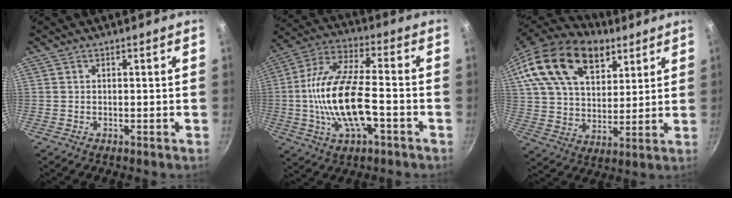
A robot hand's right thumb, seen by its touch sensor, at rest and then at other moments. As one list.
[{"total": 17.7, "force": [-3.8, 7.5, 15.5], "torque": [-0.292, 0.031, -0.081]}, {"total": 23.2, "force": [13.6, 13.0, 13.5], "torque": [-0.217, -0.028, 0.238]}]